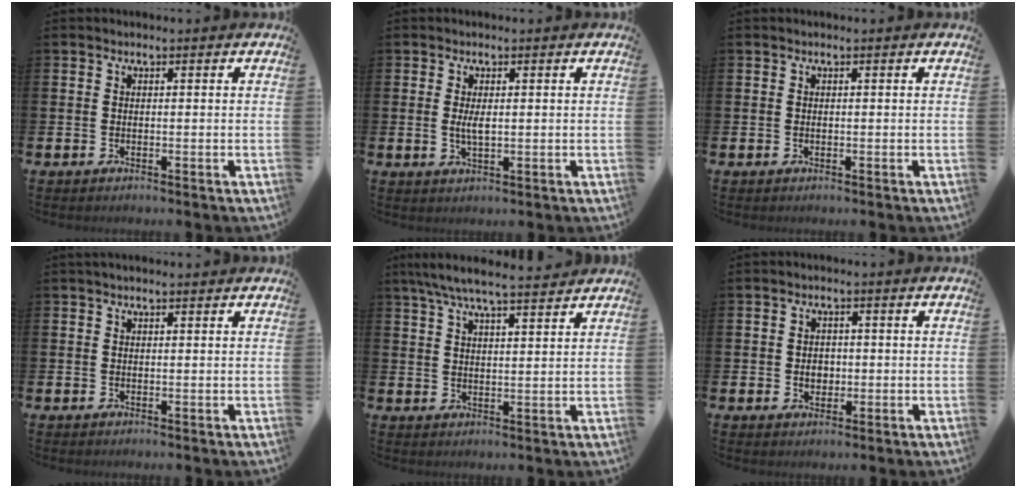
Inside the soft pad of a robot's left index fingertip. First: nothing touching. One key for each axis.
{"total": 2.3, "fx": 0.3, "fy": 0.9, "fz": 2.1, "tx": -0.034, "ty": -0.002, "tz": 0.002}
{"total": 0.0}
{"total": 0.8, "fx": 0.7, "fy": 0.1, "fz": 0.3, "tx": 0.006, "ty": -0.002, "tz": 0.010}
{"total": 6.8, "fx": 6.2, "fy": 0.5, "fz": 2.7, "tx": -0.064, "ty": -0.025, "tz": 0.111}
{"total": 2.3, "fx": -0.1, "fy": 1.9, "fz": 1.2, "tx": -0.003, "ty": -0.001, "tz": -0.010}